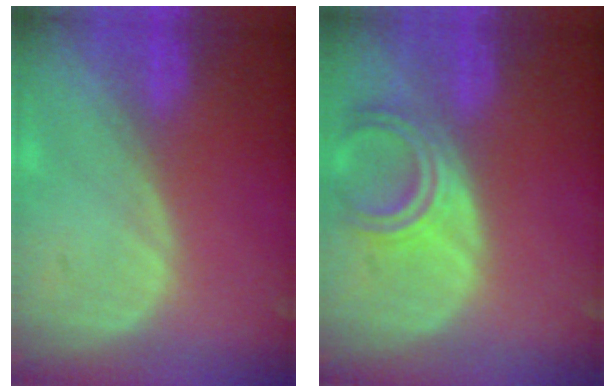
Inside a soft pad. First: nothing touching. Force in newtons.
{"total": 5.7, "press": 5.2, "slide": 2.4}